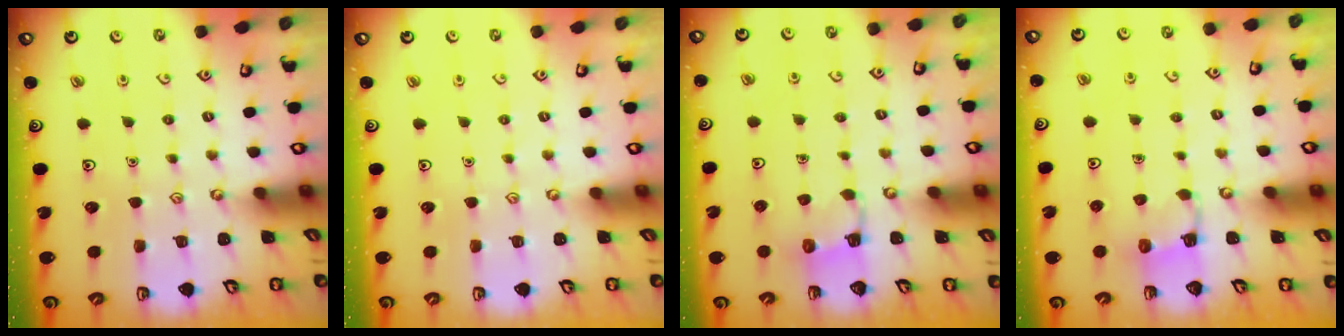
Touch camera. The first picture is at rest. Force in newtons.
{"total": 0.0}
{"total": 2.1, "press": 2.0, "slide": 0.5}
{"total": 2.1, "press": 2.0, "slide": 0.5}